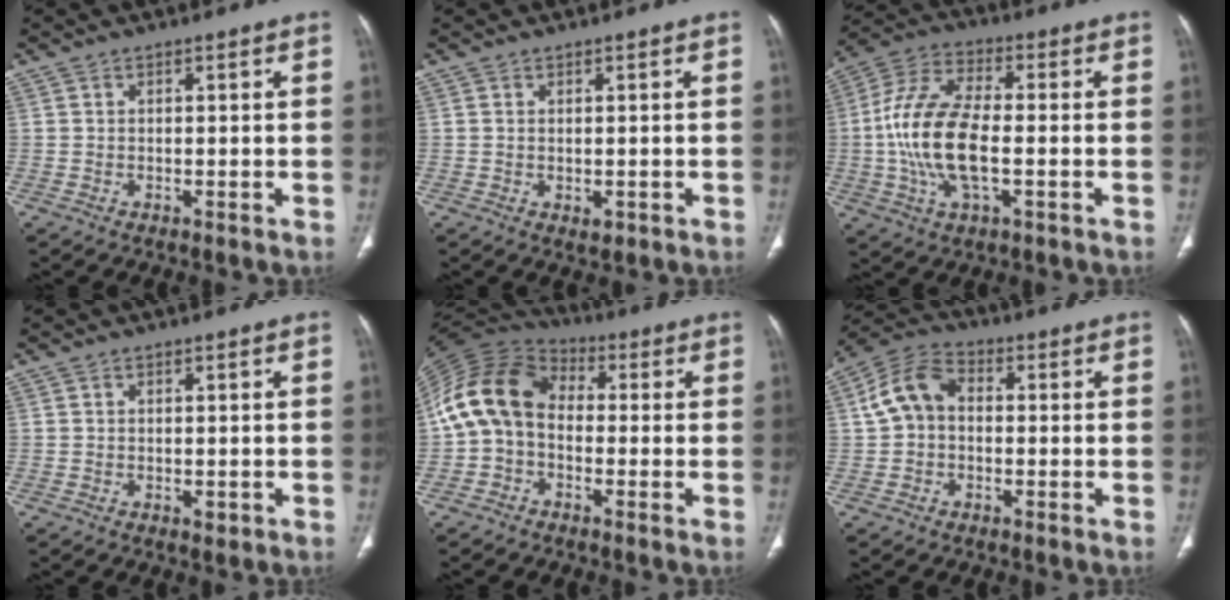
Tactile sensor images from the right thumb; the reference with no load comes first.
{"total": 1.2, "force": [-0.2, 0.8, 0.9], "torque": [-0.013, -0.004, 0.003]}
{"total": 15.6, "force": [-1.8, 7.0, 13.9], "torque": [-0.289, 0.019, -0.036]}
{"total": 1.1, "force": [-0.2, 0.7, 0.8], "torque": [-0.010, -0.003, 0.001]}
{"total": 13.5, "force": [-0.8, 10.0, 9.0], "torque": [-0.171, 0.039, -0.029]}
{"total": 8.3, "force": [0.3, 6.1, 5.6], "torque": [-0.101, 0.027, -0.006]}